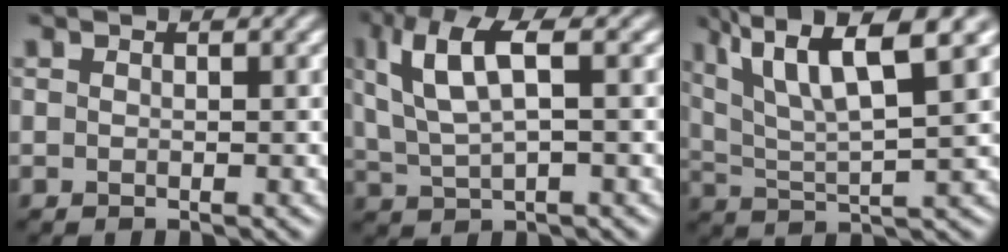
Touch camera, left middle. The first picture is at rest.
{"total": 6.9, "force": [2.1, 2.5, 6.1], "torque": [-0.139, 0.010, 0.041]}
{"total": 9.6, "force": [5.6, 1.9, 7.6], "torque": [-0.137, 0.018, 0.094]}